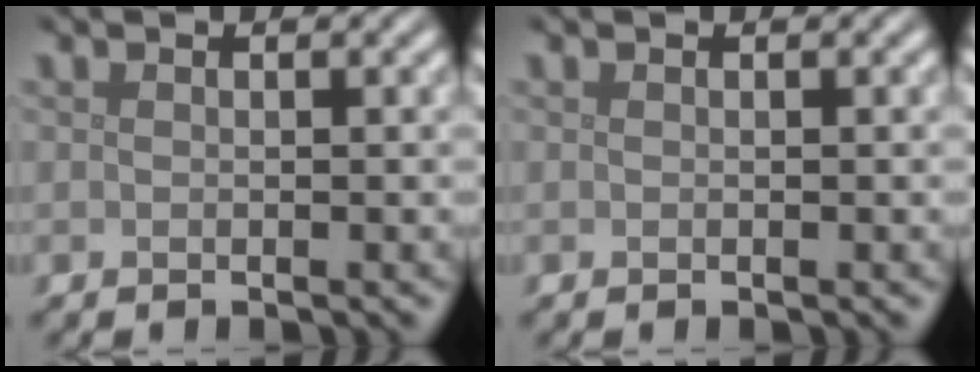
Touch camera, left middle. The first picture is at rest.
{"total": 0.0}